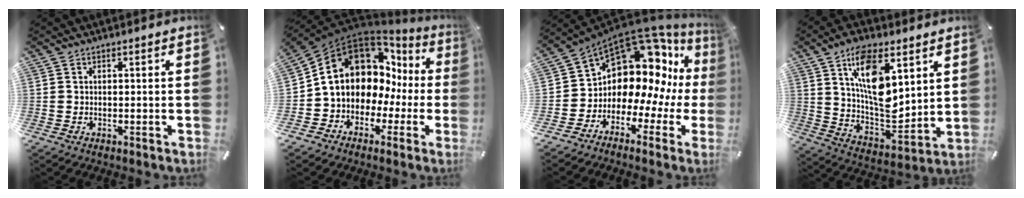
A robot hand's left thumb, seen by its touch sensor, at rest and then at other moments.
{"total": 14.5, "force": [4.7, 11.2, 8.0], "torque": [-0.139, -0.043, 0.083]}
{"total": 14.8, "force": [6.7, 10.7, 7.6], "torque": [-0.136, -0.086, 0.129]}
{"total": 16.4, "force": [7.5, 8.3, 12.1], "torque": [-0.218, -0.035, 0.130]}